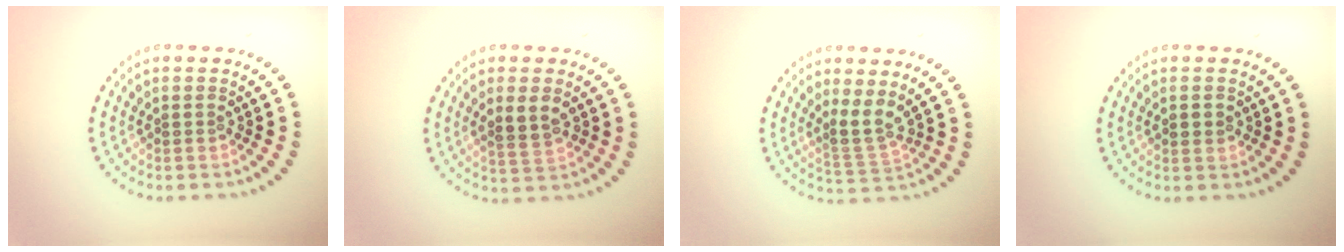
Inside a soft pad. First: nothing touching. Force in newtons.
{"total": 2.7, "press": 2.7, "slide": 0.4}
{"total": 2.9, "press": 2.0, "slide": 2.1}
{"total": 1.6, "press": 1.6, "slide": 0.1}